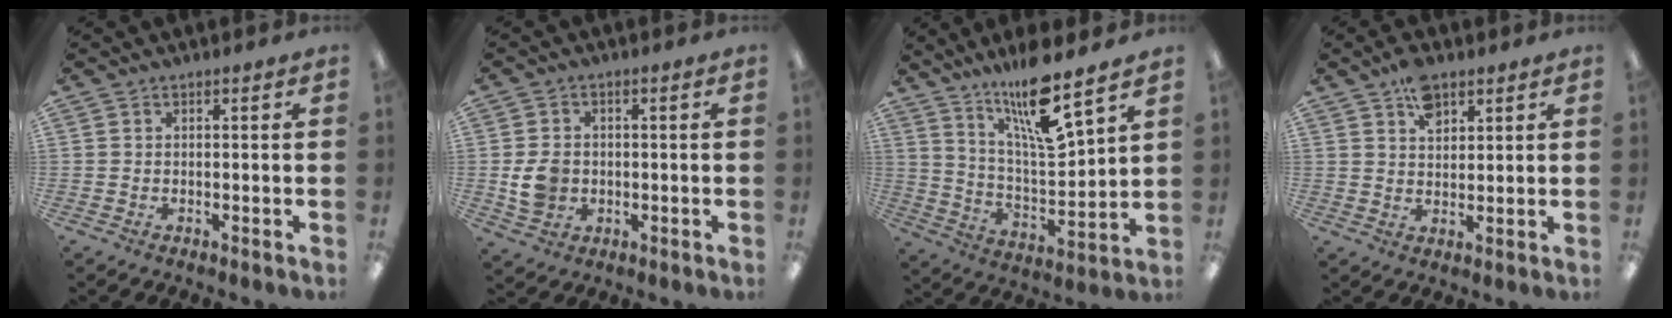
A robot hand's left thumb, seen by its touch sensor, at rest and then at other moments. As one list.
[{"total": 6.2, "force": [-0.7, 5.1, 3.4], "torque": [-0.058, 0.002, -0.013]}, {"total": 15.6, "force": [11.9, 2.4, 9.9], "torque": [-0.176, -0.075, 0.192]}, {"total": 6.3, "force": [3.9, 3.5, 3.5], "torque": [-0.047, -0.014, 0.065]}]